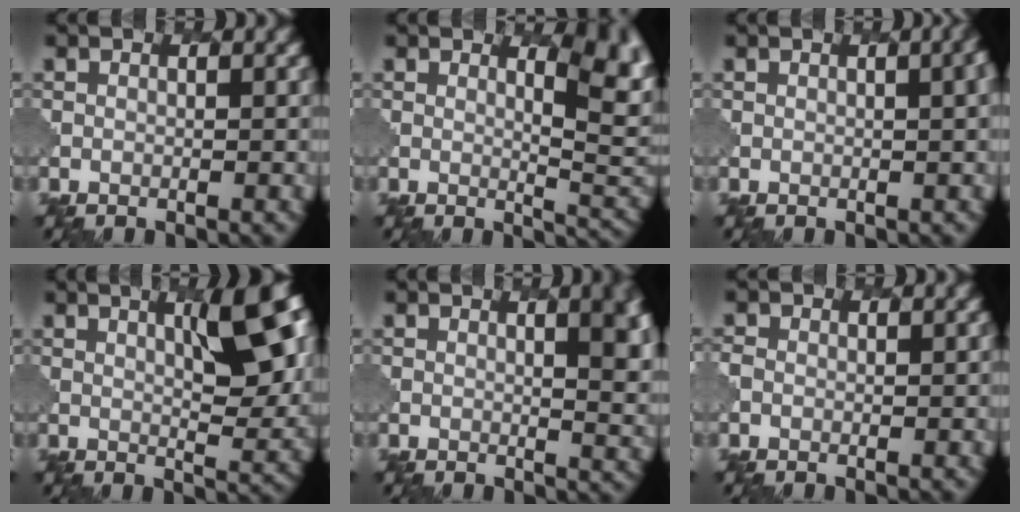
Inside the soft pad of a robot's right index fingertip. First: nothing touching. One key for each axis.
{"total": 5.2, "fx": 2.2, "fy": 2.0, "fz": 4.3, "tx": -0.032, "ty": 0.000, "tz": 0.025}
{"total": 4.1, "fx": 0.7, "fy": 1.8, "fz": 3.6, "tx": -0.010, "ty": 0.011, "tz": 0.000}
{"total": 6.4, "fx": 2.8, "fy": 1.3, "fz": 5.6, "tx": -0.080, "ty": -0.001, "tz": 0.042}
{"total": 7.4, "fx": 2.1, "fy": 3.0, "fz": 6.4, "tx": -0.032, "ty": 0.011, "tz": 0.018}
{"total": 1.2, "fx": -0.6, "fy": 0.9, "fz": 0.4, "tx": -0.004, "ty": 0.005, "tz": -0.013}